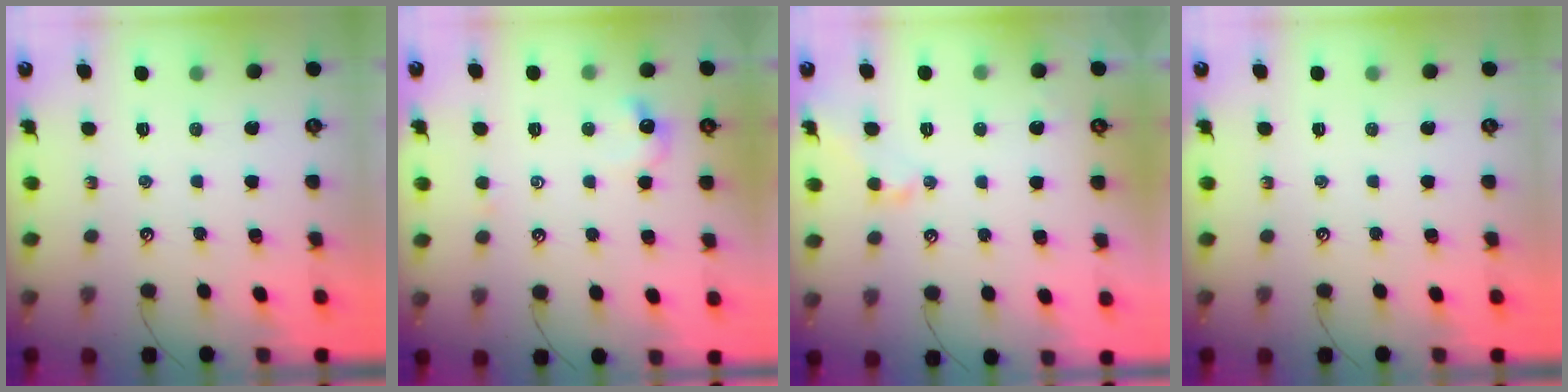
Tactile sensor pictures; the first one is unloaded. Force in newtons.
{"total": 1.9, "press": 1.9, "slide": 0.5}
{"total": 0.7, "press": 0.6, "slide": 0.3}
{"total": 0.0}